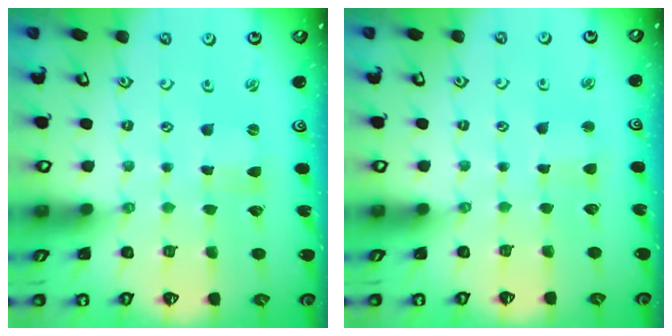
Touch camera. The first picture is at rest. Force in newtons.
{"total": 2.4, "press": 2.4, "slide": 0.4}